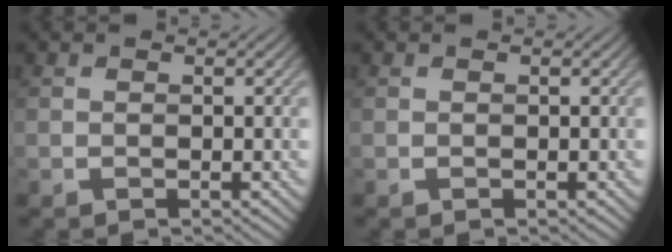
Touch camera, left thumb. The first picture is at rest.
{"total": 0.0}